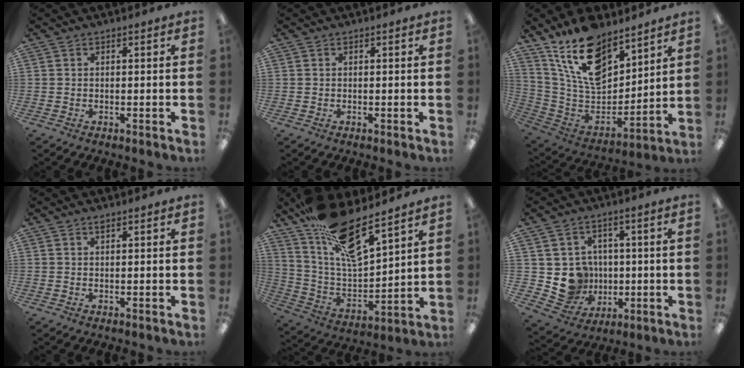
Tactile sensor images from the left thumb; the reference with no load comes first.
{"total": 0.0}
{"total": 18.3, "force": [12.6, 9.5, 9.3], "torque": [-0.174, -0.073, 0.231]}
{"total": 0.8, "force": [0.6, 0.2, 0.4], "torque": [-0.012, 0.001, 0.011]}
{"total": 17.2, "force": [12.7, 4.9, 10.5], "torque": [-0.201, -0.084, 0.225]}
{"total": 9.0, "force": [0.1, 8.9, 1.6], "torque": [-0.046, -0.001, 0.019]}